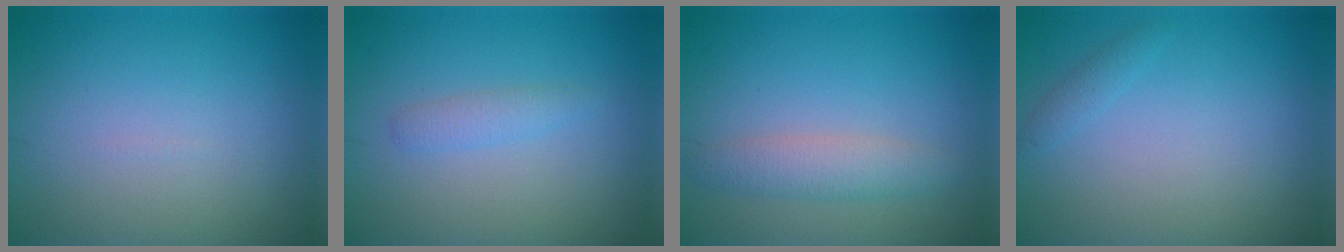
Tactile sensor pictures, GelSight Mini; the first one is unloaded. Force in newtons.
{"total": 1.3, "press": 1.3, "slide": 0.0}
{"total": 2.6, "press": 2.6, "slide": 0.1}
{"total": 0.8, "press": 0.8, "slide": 0.0}